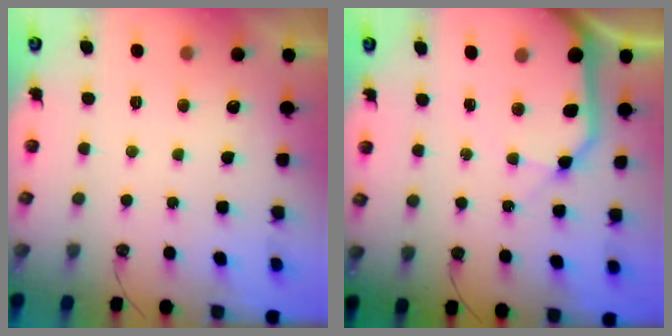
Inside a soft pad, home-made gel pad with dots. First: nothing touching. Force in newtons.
{"total": 13.0, "press": 12.8, "slide": 1.8}